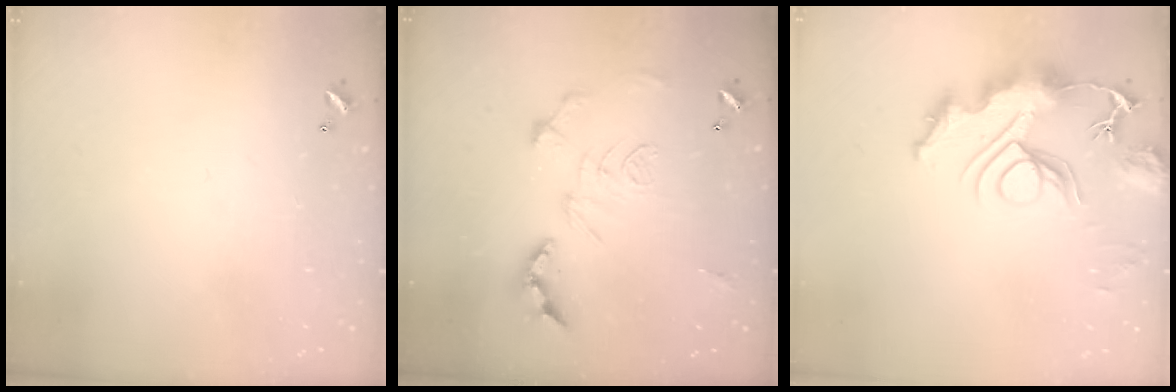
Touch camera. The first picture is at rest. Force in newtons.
{"total": 2.9, "press": 2.3, "slide": 1.7}
{"total": 13.9, "press": 13.8, "slide": 1.5}